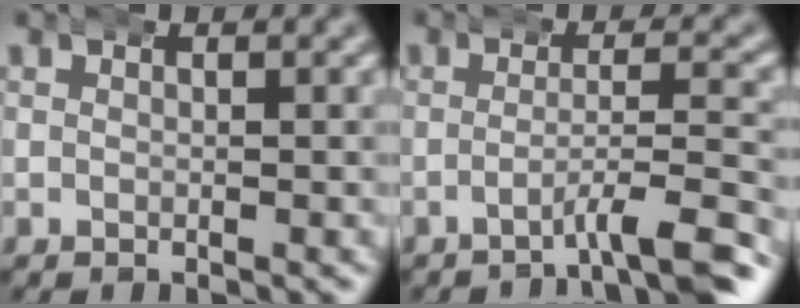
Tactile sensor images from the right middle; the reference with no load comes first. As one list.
[{"total": 4.1, "force": [-2.8, -0.3, 3.0], "torque": [-0.042, 0.005, -0.049]}]